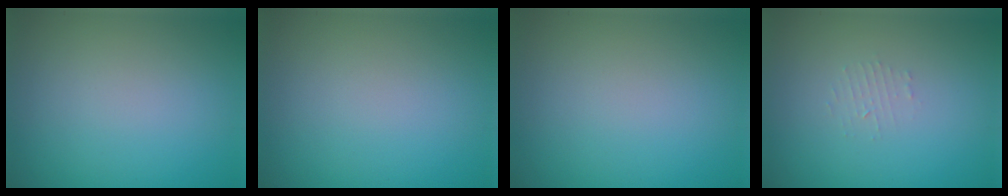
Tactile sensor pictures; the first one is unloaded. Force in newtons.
{"total": 0.0}
{"total": 0.0}
{"total": 0.9, "press": 0.9, "slide": 0.2}